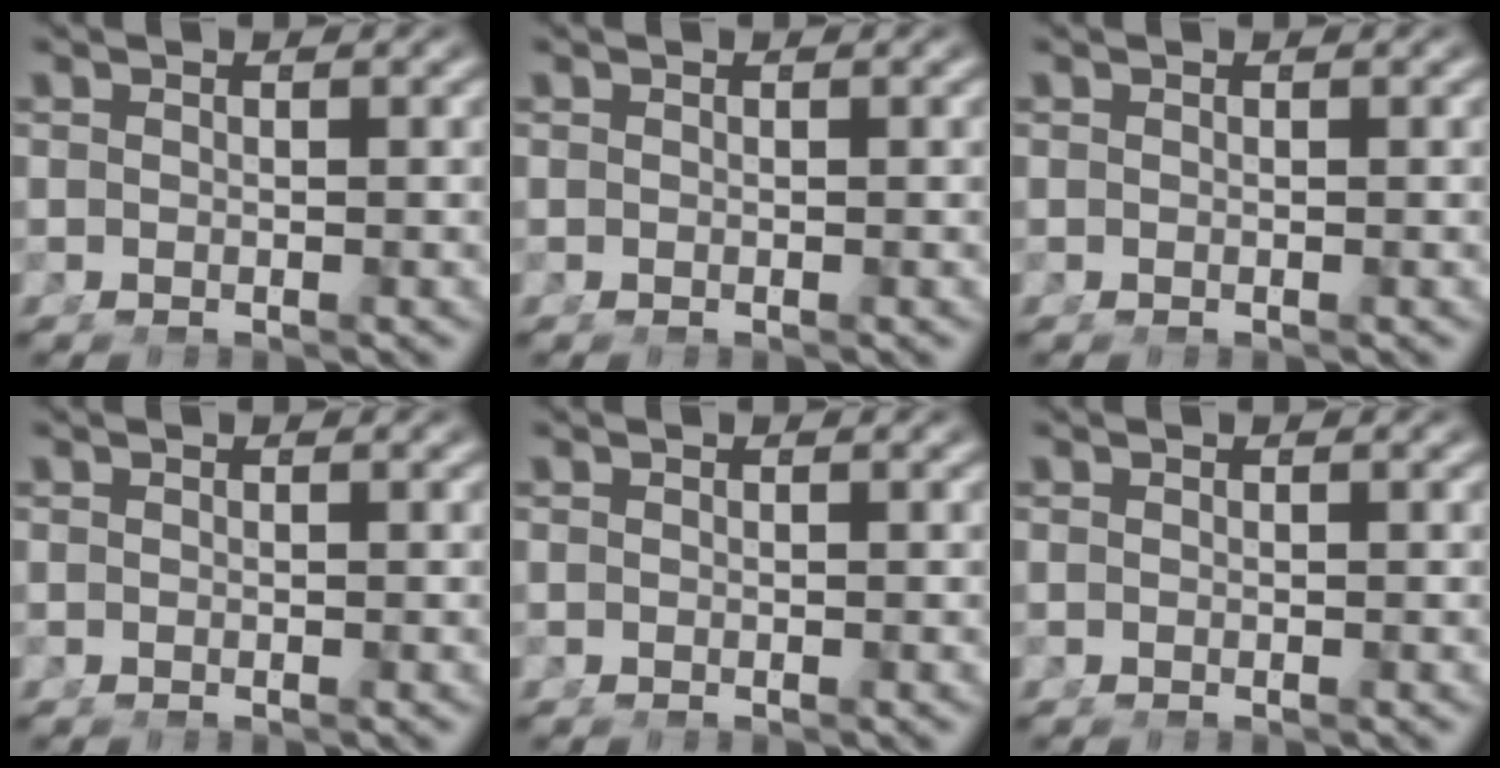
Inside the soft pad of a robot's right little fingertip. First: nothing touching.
{"total": 0.0}
{"total": 0.0}
{"total": 0.0}
{"total": 0.0}
{"total": 0.0}